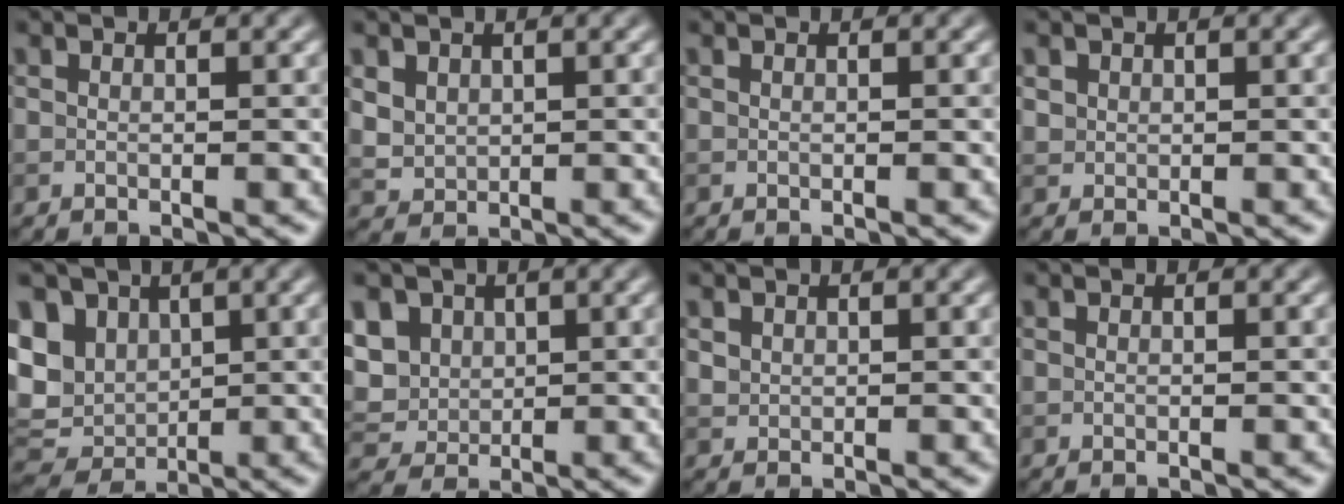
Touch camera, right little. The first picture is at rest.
{"total": 2.1, "force": [1.0, 1.7, 0.8], "torque": [-0.021, -0.006, 0.027]}
{"total": 0.0}
{"total": 0.9, "force": [0.3, 0.8, 0.1], "torque": [0.002, -0.004, 0.011]}
{"total": 9.7, "force": [2.5, 7.7, 5.4], "torque": [-0.115, 0.020, 0.030]}
{"total": 7.4, "force": [2.6, 6.0, 3.5], "torque": [-0.081, 0.020, 0.035]}
{"total": 0.8, "force": [0.4, 0.7, 0.2], "torque": [-0.002, -0.003, 0.013]}
{"total": 0.0}